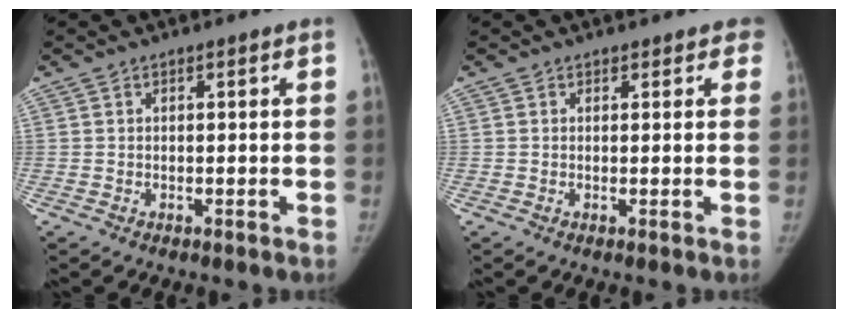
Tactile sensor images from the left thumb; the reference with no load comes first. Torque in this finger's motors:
{"motor_torque": [0.20, 0.20, -0.39, 0.30, 0.04]}